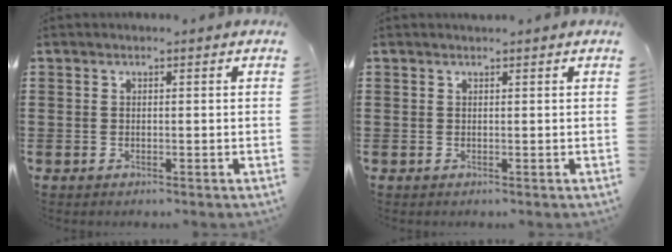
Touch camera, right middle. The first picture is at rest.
{"total": 0.0}